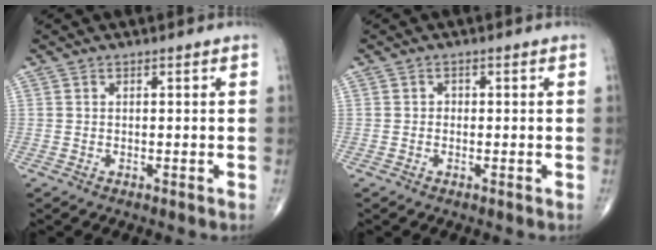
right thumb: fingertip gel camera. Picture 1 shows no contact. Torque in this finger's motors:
{"motor_torque": [-0.17, 0.10, 0.05, -0.01, 0.03]}